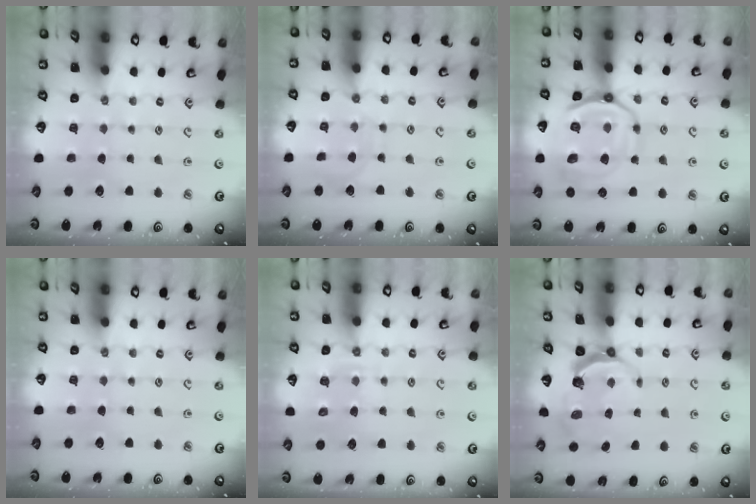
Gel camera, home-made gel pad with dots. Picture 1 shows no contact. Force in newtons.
{"total": 6.3, "press": 6.3, "slide": 0.3}
{"total": 17.9, "press": 17.8, "slide": 1.8}
{"total": 0.0}
{"total": 6.2, "press": 6.1, "slide": 1.0}
{"total": 5.4, "press": 4.3, "slide": 3.2}